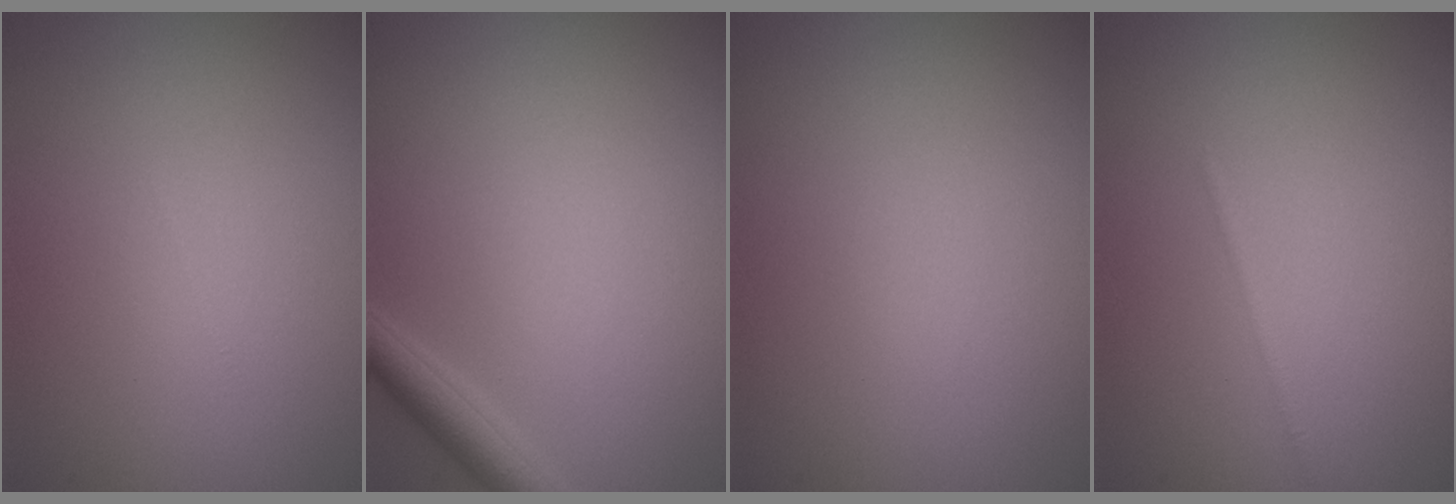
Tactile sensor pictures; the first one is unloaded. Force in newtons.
{"total": 2.3, "press": 2.3, "slide": 0.1}
{"total": 0.0}
{"total": 0.6, "press": 0.6, "slide": 0.1}